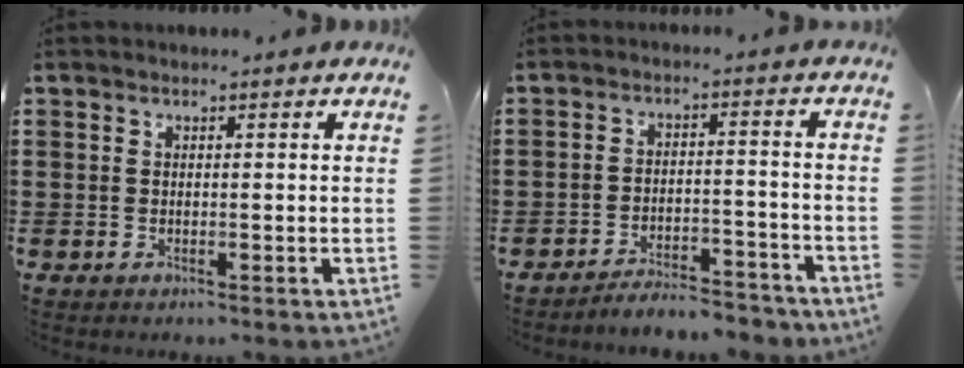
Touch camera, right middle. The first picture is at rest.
{"total": 4.7, "force": [-4.7, 0.4, 0.5], "torque": [-0.011, 0.007, -0.098]}